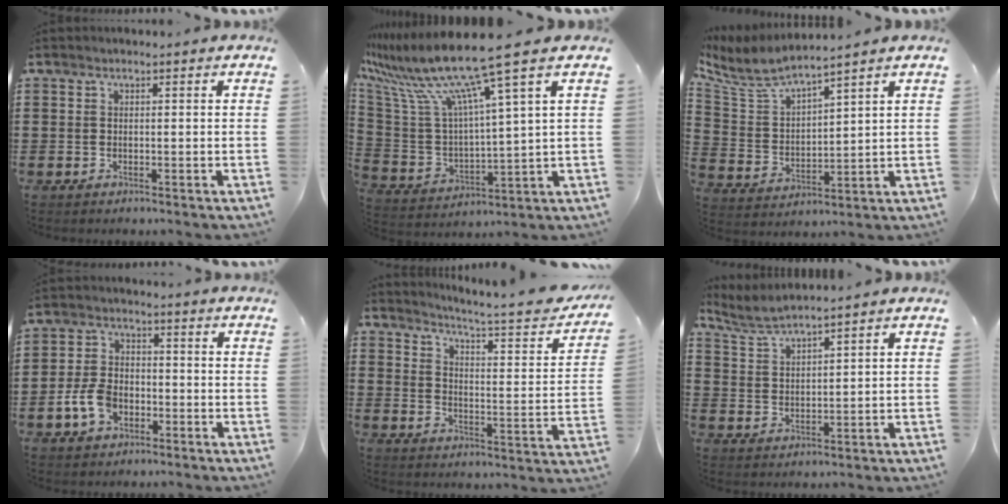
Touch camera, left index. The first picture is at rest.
{"total": 12.6, "force": [9.3, 0.3, 8.5], "torque": [-0.207, -0.063, 0.148]}
{"total": 5.6, "force": [5.3, 0.2, 1.7], "torque": [-0.063, -0.034, 0.088]}
{"total": 6.0, "force": [-2.5, 3.8, 4.0], "torque": [-0.103, 0.001, -0.054]}
{"total": 4.5, "force": [3.7, -0.4, 2.5], "torque": [-0.060, -0.036, 0.051]}
{"total": 3.8, "force": [3.6, -0.1, 1.0], "torque": [-0.034, -0.013, 0.065]}